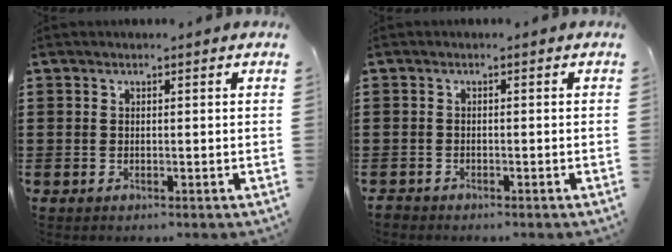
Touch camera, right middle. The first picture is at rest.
{"total": 1.0, "force": [-1.0, 0.2, 0.0], "torque": [-0.003, 0.000, -0.021]}